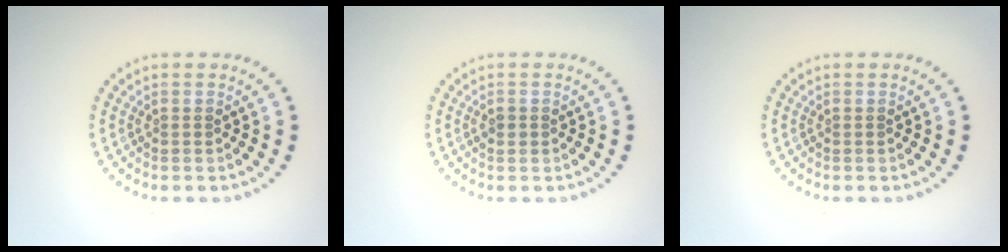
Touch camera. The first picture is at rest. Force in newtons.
{"total": 1.1, "press": 1.1, "slide": 0.2}
{"total": 0.0}